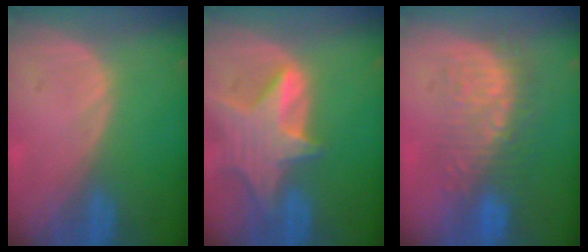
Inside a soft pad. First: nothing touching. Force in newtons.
{"total": 8.5, "press": 7.6, "slide": 3.7}
{"total": 8.7, "press": 8.4, "slide": 2.5}